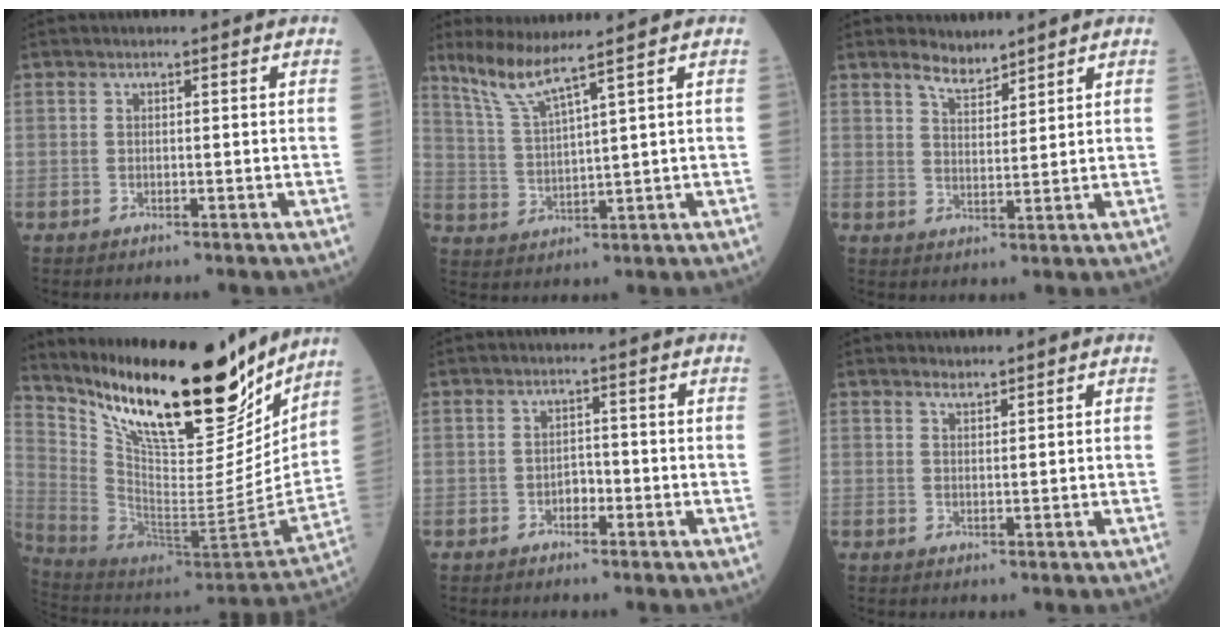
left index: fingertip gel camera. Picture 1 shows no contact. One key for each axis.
{"total": 6.0, "fx": 4.7, "fy": -1.5, "fz": 3.5, "tx": -0.075, "ty": -0.007, "tz": 0.100}
{"total": 3.5, "fx": 3.2, "fy": 0.8, "fz": 0.9, "tx": -0.018, "ty": 0.002, "tz": 0.060}
{"total": 26.8, "fx": 19.8, "fy": 7.2, "fz": 16.7, "tx": -0.287, "ty": -0.031, "tz": 0.327}
{"total": 1.7, "fx": -0.8, "fy": 1.0, "fz": 1.0, "tx": -0.010, "ty": 0.004, "tz": -0.017}
{"total": 1.4, "fx": 1.3, "fy": 0.2, "fz": 0.2, "tx": -0.008, "ty": 0.002, "tz": 0.026}